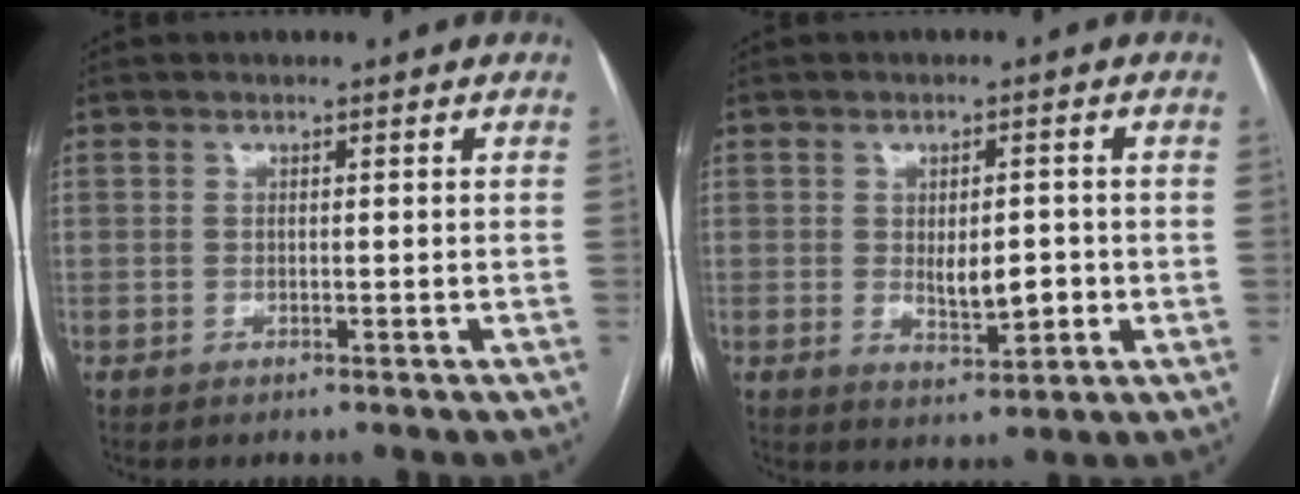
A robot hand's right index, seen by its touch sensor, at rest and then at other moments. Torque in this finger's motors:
{"motor_torque": [0.19, 0.00, 0.15, 0.04]}